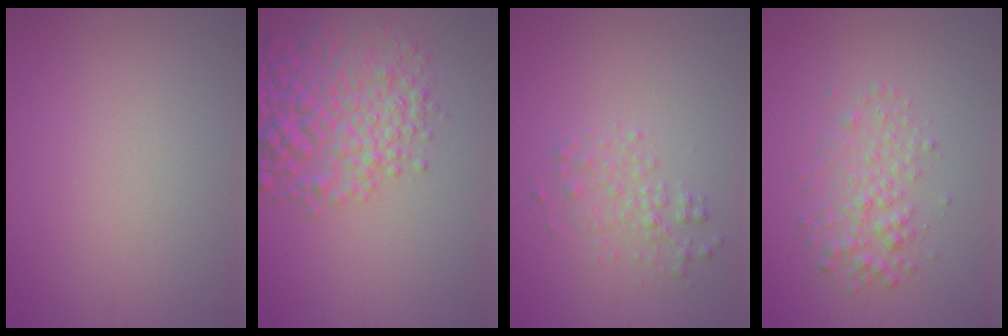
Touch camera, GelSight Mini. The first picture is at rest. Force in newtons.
{"total": 7.0, "press": 7.0, "slide": 0.2}
{"total": 2.0, "press": 2.0, "slide": 0.0}
{"total": 2.7, "press": 2.7, "slide": 0.1}